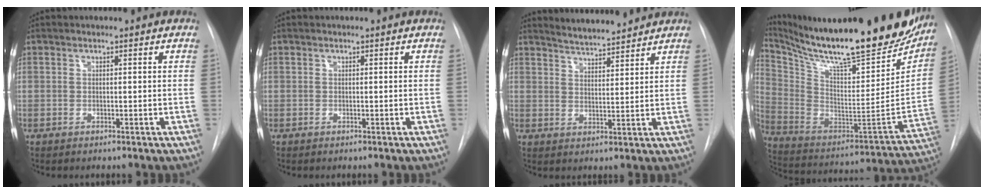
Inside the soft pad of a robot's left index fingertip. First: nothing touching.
{"total": 0.0}
{"total": 7.5, "force": [7.3, 0.5, 1.7], "torque": [-0.037, 0.008, 0.114]}
{"total": 32.8, "force": [26.8, 5.4, 18.0], "torque": [-0.317, -0.065, 0.391]}